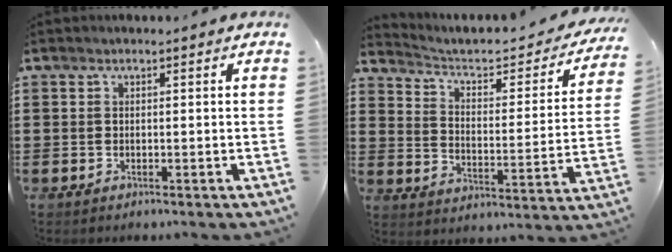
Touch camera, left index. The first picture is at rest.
{"total": 3.8, "force": [3.0, 1.5, 1.9], "torque": [-0.056, -0.022, 0.041]}